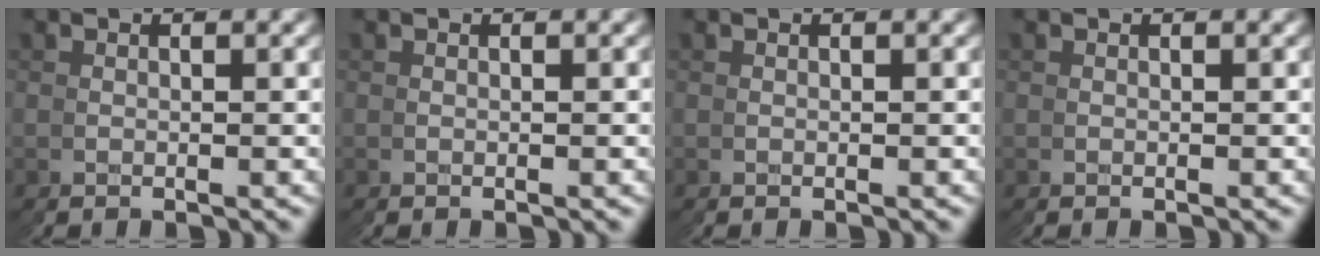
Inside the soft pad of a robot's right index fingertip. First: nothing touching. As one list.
[{"total": 0.0}, {"total": 0.0}, {"total": 0.0}]